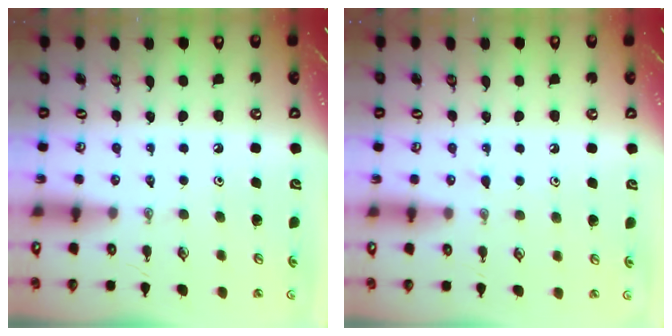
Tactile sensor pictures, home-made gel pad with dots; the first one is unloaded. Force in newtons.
{"total": 6.5, "press": 6.5, "slide": 0.7}